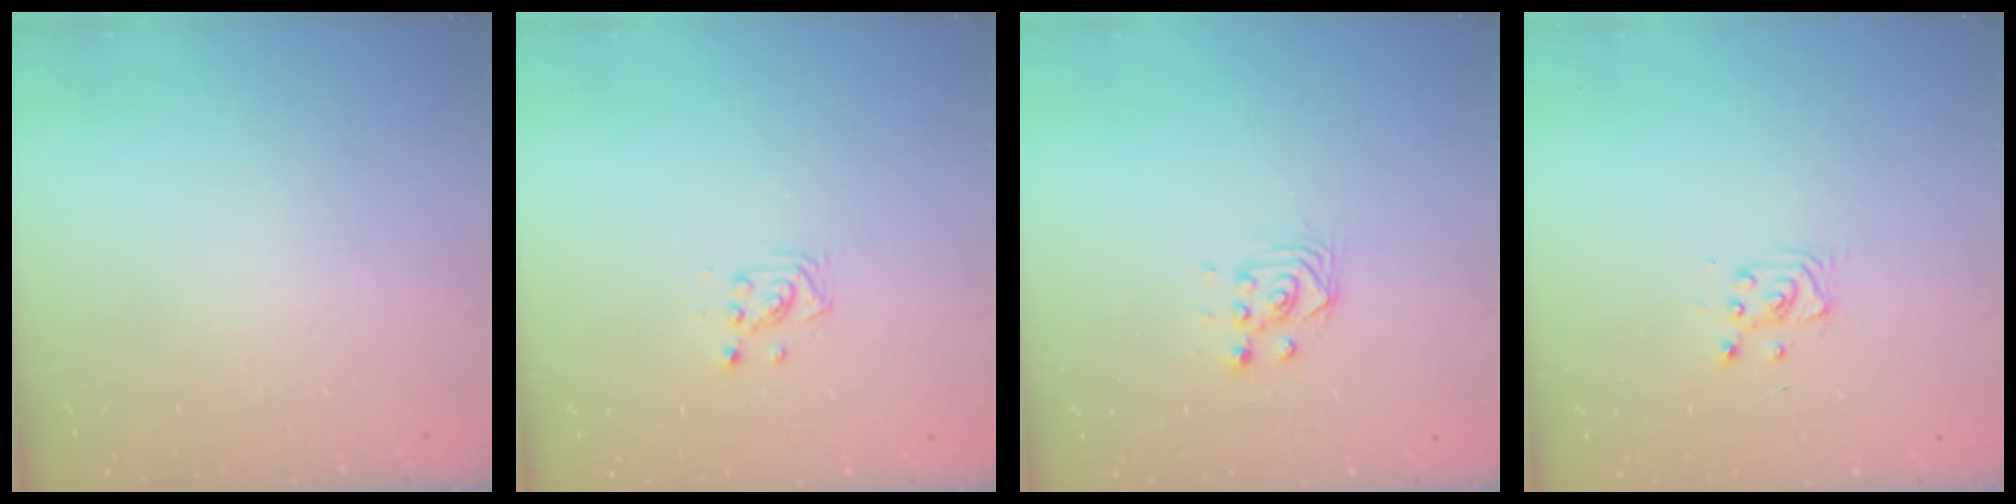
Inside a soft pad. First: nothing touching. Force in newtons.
{"total": 3.4, "press": 3.4, "slide": 0.3}
{"total": 3.0, "press": 3.0, "slide": 0.1}
{"total": 3.2, "press": 3.2, "slide": 0.4}